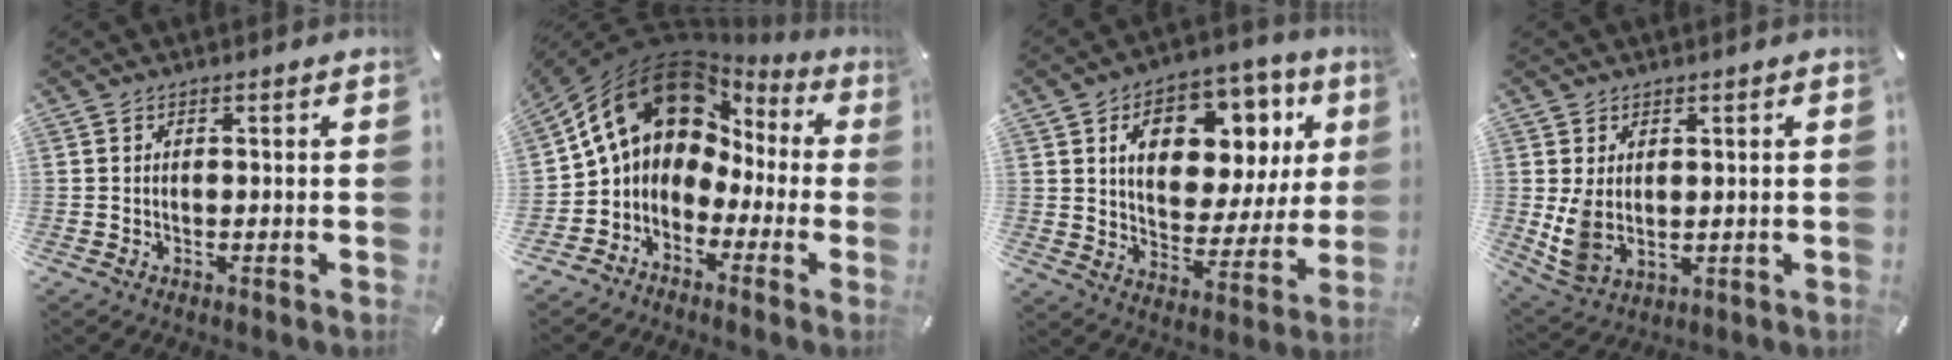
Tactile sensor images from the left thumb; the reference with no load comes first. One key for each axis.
{"total": 13.9, "fx": 5.4, "fy": 10.9, "fz": 6.9, "tx": -0.141, "ty": -0.026, "tz": 0.096}
{"total": 16.8, "fx": 7.4, "fy": 10.8, "fz": 10.6, "tx": -0.154, "ty": -0.032, "tz": 0.125}
{"total": 6.7, "fx": 1.2, "fy": 4.8, "fz": 4.5, "tx": -0.109, "ty": -0.015, "tz": 0.021}